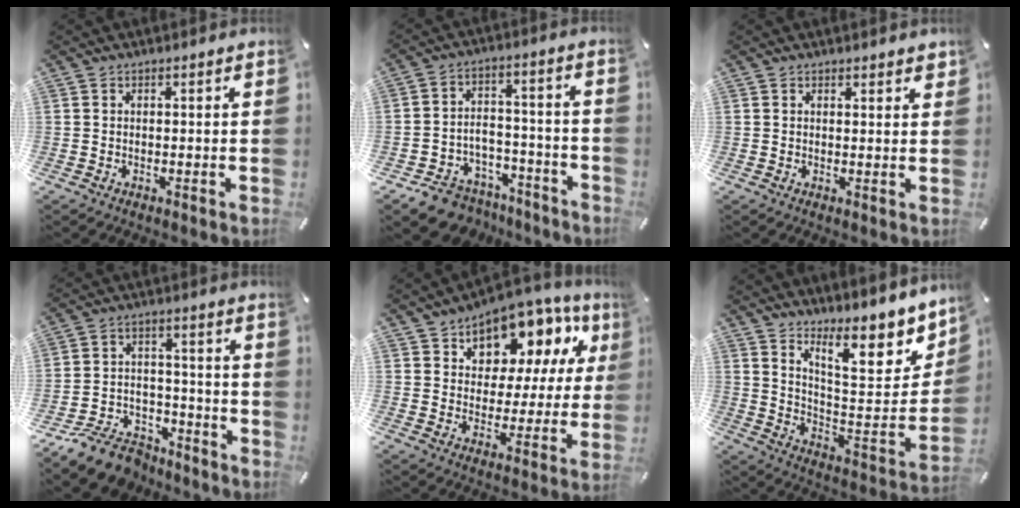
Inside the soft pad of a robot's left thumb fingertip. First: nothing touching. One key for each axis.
{"total": 8.9, "fx": -7.0, "fy": 5.2, "fz": 2.1, "tx": -0.024, "ty": 0.048, "tz": -0.125}
{"total": 1.4, "fx": 1.3, "fy": 0.5, "fz": 0.3, "tx": 0.001, "ty": -0.006, "tz": 0.024}
{"total": 11.7, "fx": -9.1, "fy": 6.4, "fz": 3.8, "tx": -0.048, "ty": 0.069, "tz": -0.162}
{"total": 10.4, "fx": 7.6, "fy": 6.6, "fz": 2.8, "tx": -0.058, "ty": -0.066, "tz": 0.136}
{"total": 16.1, "fx": 11.8, "fy": 5.4, "fz": 9.6, "tx": -0.125, "ty": -0.100, "tz": 0.194}